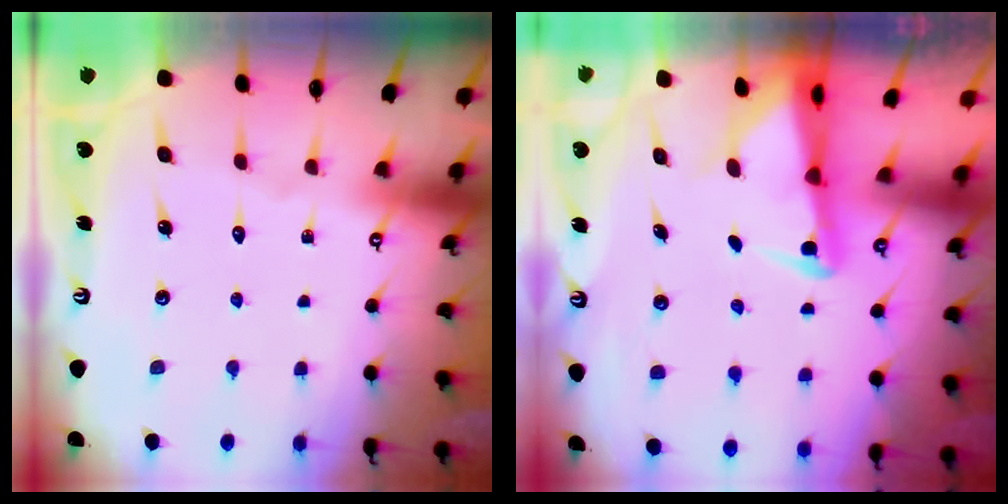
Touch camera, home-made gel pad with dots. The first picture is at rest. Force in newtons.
{"total": 2.8, "press": 2.8, "slide": 0.4}